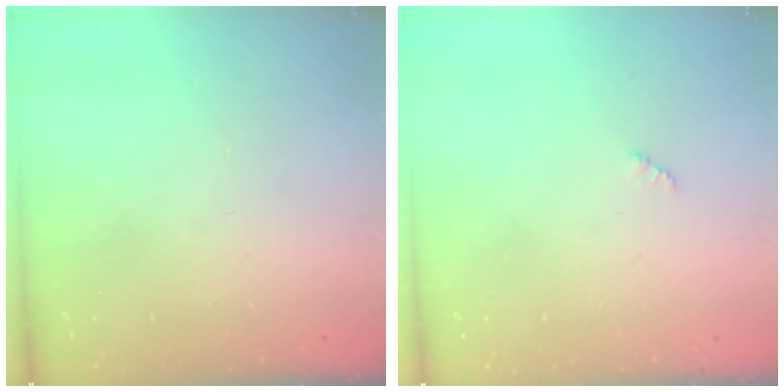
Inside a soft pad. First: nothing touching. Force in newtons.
{"total": 2.8, "press": 2.8, "slide": 0.4}